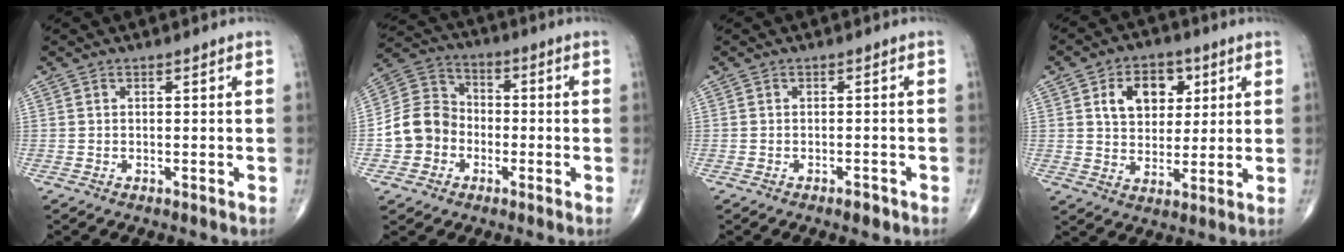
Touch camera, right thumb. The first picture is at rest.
{"total": 10.3, "force": [-2.7, 9.0, 4.2], "torque": [-0.058, 0.035, -0.057]}
{"total": 1.6, "force": [-1.1, 0.7, 1.0], "torque": [-0.016, 0.003, -0.016]}
{"total": 10.5, "force": [3.6, 7.5, 6.4], "torque": [-0.062, -0.008, 0.061]}